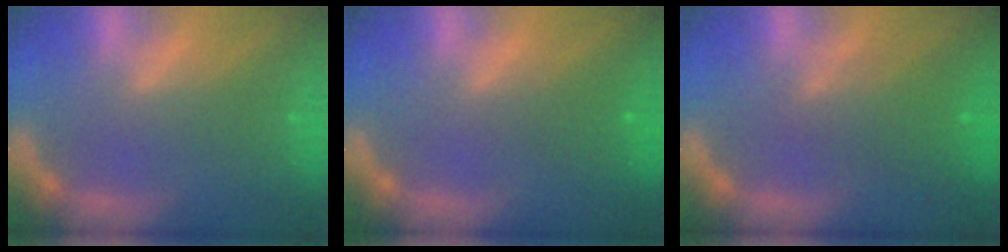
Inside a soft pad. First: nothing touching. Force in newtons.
{"total": 1.9}
{"total": 4.1}